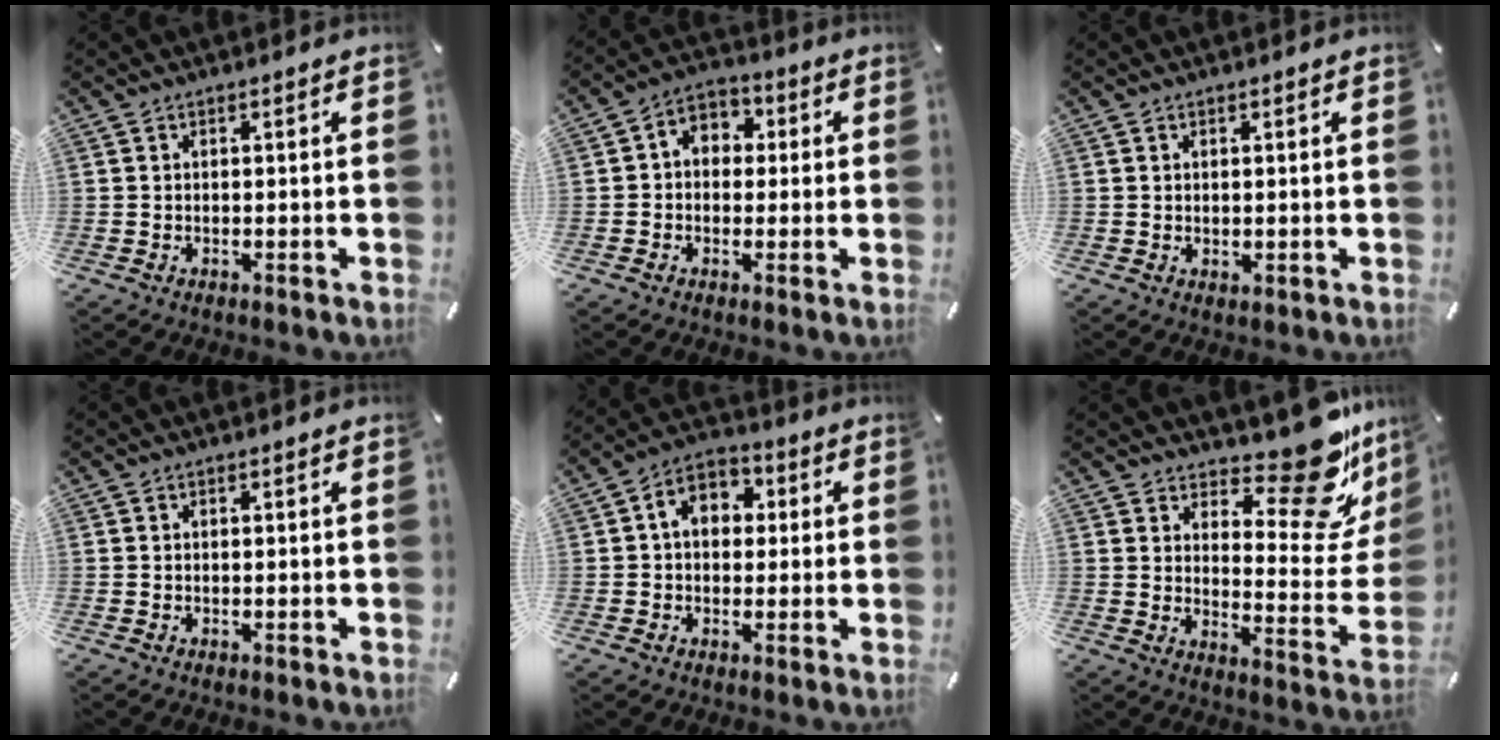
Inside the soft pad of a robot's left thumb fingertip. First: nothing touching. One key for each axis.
{"total": 5.1, "fx": -0.7, "fy": 4.4, "fz": 2.4, "tx": -0.042, "ty": 0.013, "tz": -0.017}
{"total": 0.6, "fx": 0.4, "fy": 0.5, "fz": 0.2, "tx": -0.003, "ty": 0.002, "tz": 0.007}
{"total": 0.0}
{"total": 7.0, "fx": 0.2, "fy": 5.5, "fz": 4.3, "tx": -0.073, "ty": 0.015, "tz": 0.002}
{"total": 18.4, "fx": 13.3, "fy": 7.8, "fz": 10.1, "tx": -0.106, "ty": -0.120, "tz": 0.217}